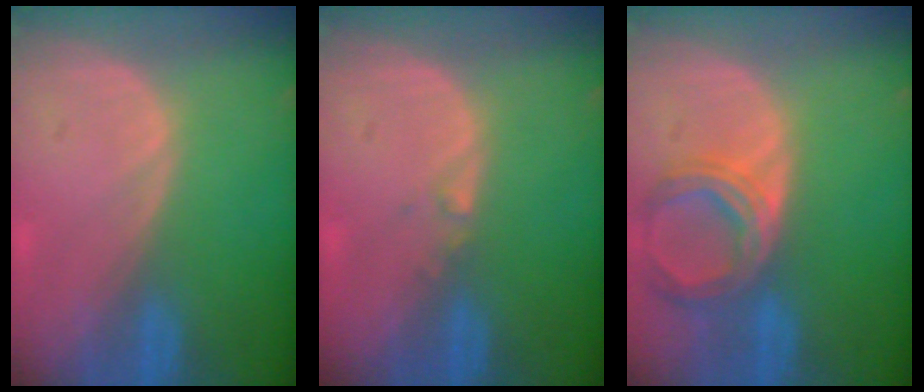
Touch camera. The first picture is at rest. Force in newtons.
{"total": 0.7, "press": 0.6, "slide": 0.4}
{"total": 6.9, "press": 6.4, "slide": 2.7}